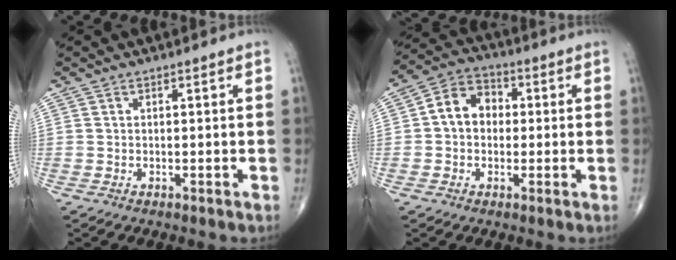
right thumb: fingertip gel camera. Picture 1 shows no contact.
{"total": 8.0, "force": [0.4, 6.3, 4.9], "torque": [-0.063, 0.025, -0.007]}